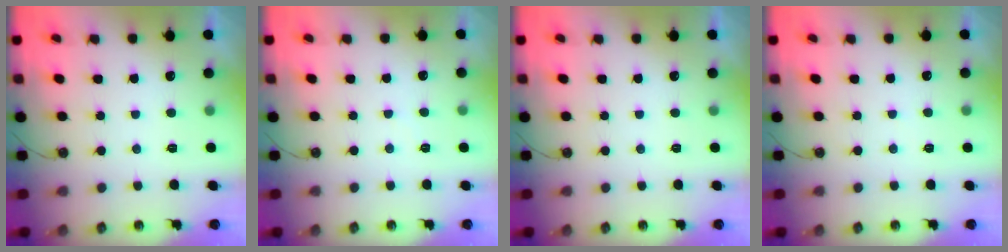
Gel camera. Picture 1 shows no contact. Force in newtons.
{"total": 2.8, "press": 2.8, "slide": 0.5}
{"total": 0.0}
{"total": 2.5, "press": 2.5, "slide": 0.4}